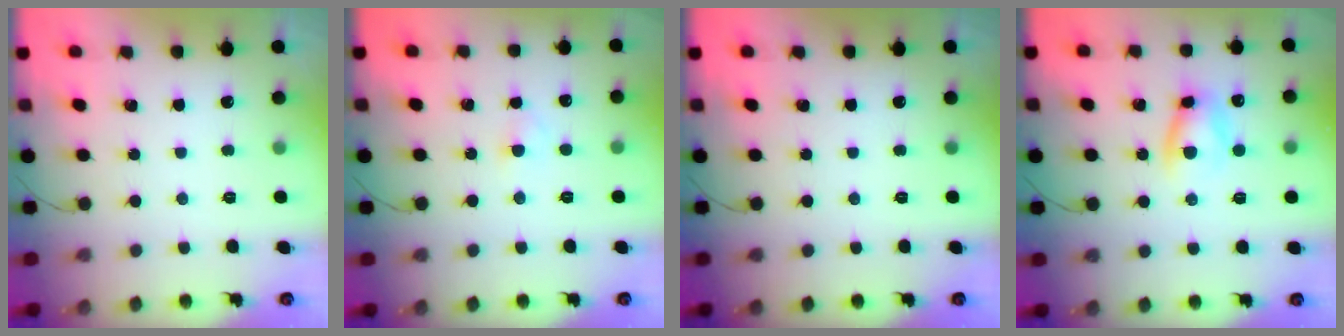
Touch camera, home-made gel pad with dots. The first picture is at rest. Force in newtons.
{"total": 2.1, "press": 1.8, "slide": 0.9}
{"total": 0.0}
{"total": 8.0, "press": 7.8, "slide": 1.4}